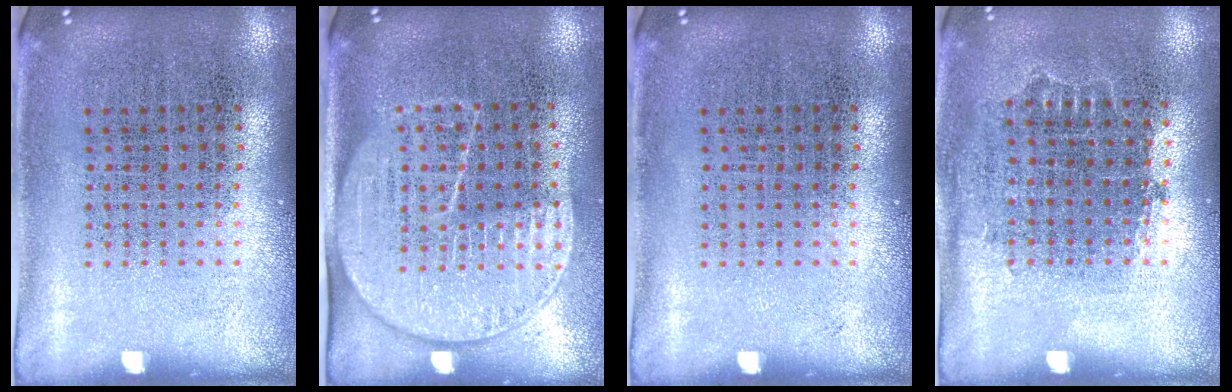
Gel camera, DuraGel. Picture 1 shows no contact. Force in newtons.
{"total": 1.8, "press": 1.5, "slide": 1.0}
{"total": 0.0}
{"total": 0.8, "press": 0.7, "slide": 0.3}